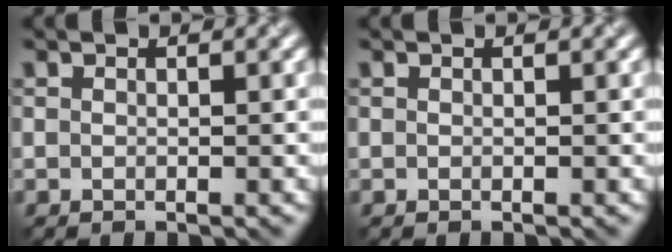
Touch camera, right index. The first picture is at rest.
{"total": 0.0}